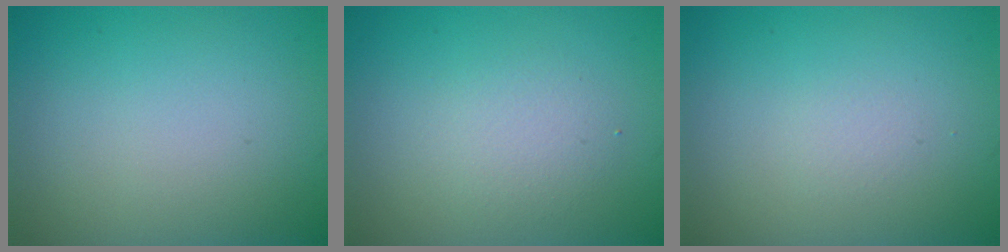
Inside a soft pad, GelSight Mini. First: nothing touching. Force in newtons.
{"total": 2.0, "press": 2.0, "slide": 0.1}
{"total": 0.6, "press": 0.6, "slide": 0.0}